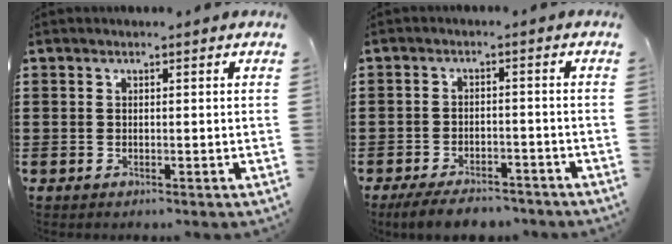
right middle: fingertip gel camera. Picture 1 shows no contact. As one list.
[{"total": 4.5, "force": [-4.1, 0.9, 1.7], "torque": [-0.034, 0.000, -0.079]}]